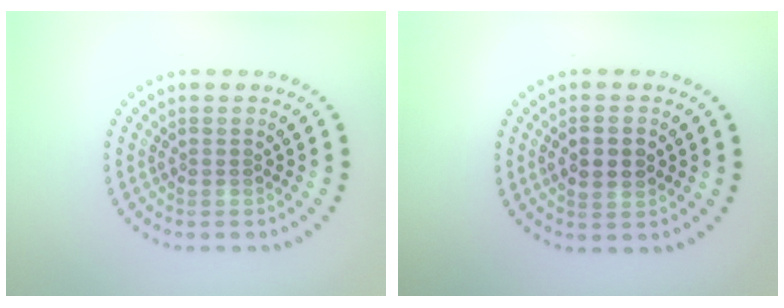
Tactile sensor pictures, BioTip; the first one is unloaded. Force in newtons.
{"total": 2.8, "press": 2.8, "slide": 0.2}